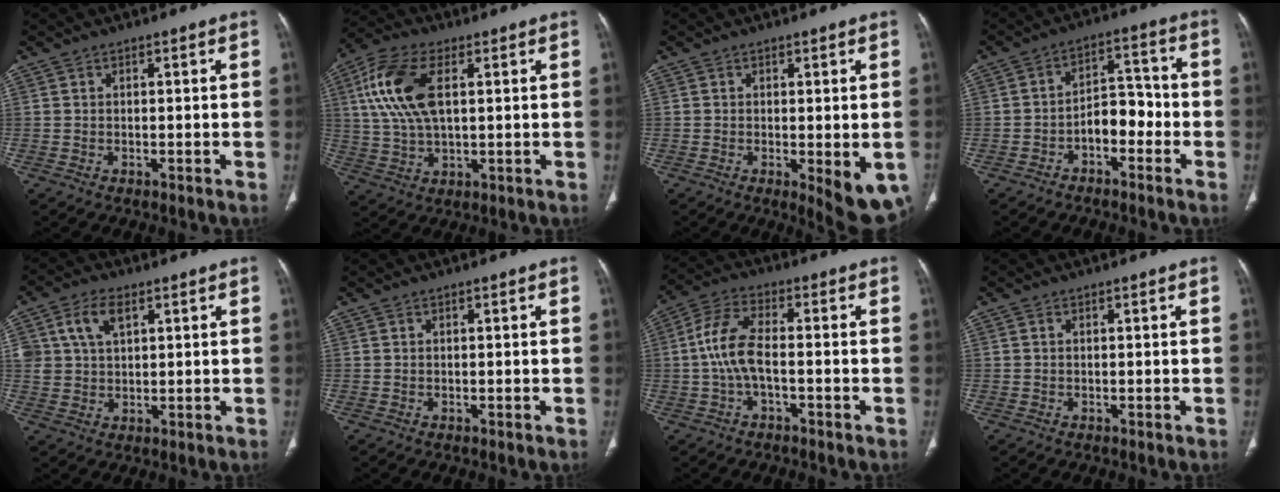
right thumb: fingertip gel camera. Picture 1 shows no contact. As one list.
[{"total": 13.4, "force": [3.5, 6.8, 10.9], "torque": [-0.236, 0.008, 0.069]}, {"total": 8.3, "force": [-2.1, 3.1, 7.4], "torque": [-0.084, -0.018, -0.023]}, {"total": 6.9, "force": [-2.9, 4.2, 4.7], "torque": [-0.048, 0.047, -0.054]}, {"total": 6.8, "force": [2.8, 4.1, 4.6], "torque": [-0.083, -0.001, 0.057]}, {"total": 0.0}, {"total": 7.9, "force": [-1.1, 3.6, 7.0], "torque": [-0.155, 0.026, -0.027]}, {"total": 0.0}]